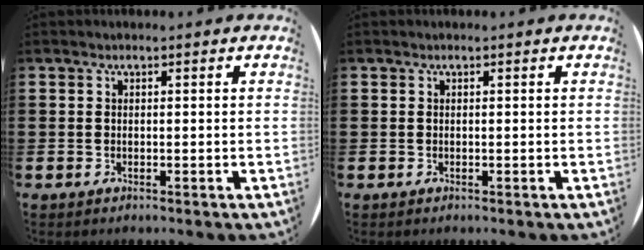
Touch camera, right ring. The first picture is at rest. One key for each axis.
{"total": 0.0}